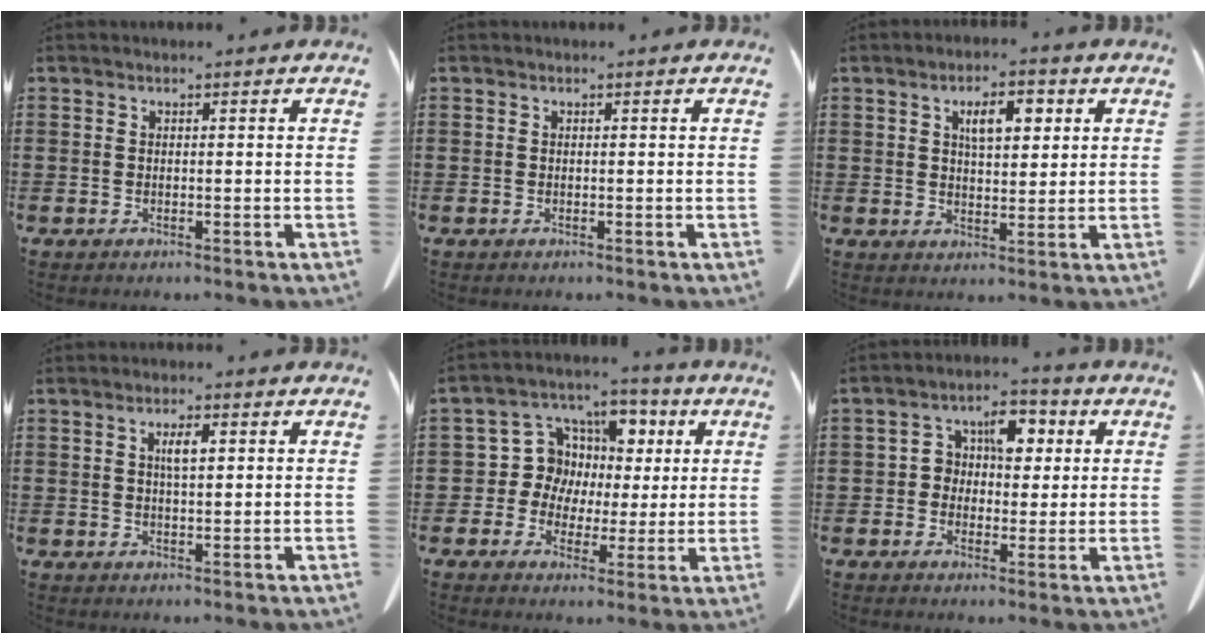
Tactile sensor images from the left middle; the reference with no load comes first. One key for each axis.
{"total": 0.0}
{"total": 5.5, "fx": 2.5, "fy": 2.3, "fz": 4.4, "tx": -0.068, "ty": 0.002, "tz": 0.035}
{"total": 2.8, "fx": 0.9, "fy": 0.8, "fz": 2.6, "tx": -0.044, "ty": 0.003, "tz": 0.011}
{"total": 8.9, "fx": 1.7, "fy": 8.3, "fz": 2.8, "tx": -0.088, "ty": -0.005, "tz": 0.034}
{"total": 6.4, "fx": 1.7, "fy": 4.6, "fz": 4.1, "tx": -0.089, "ty": 0.014, "tz": 0.025}